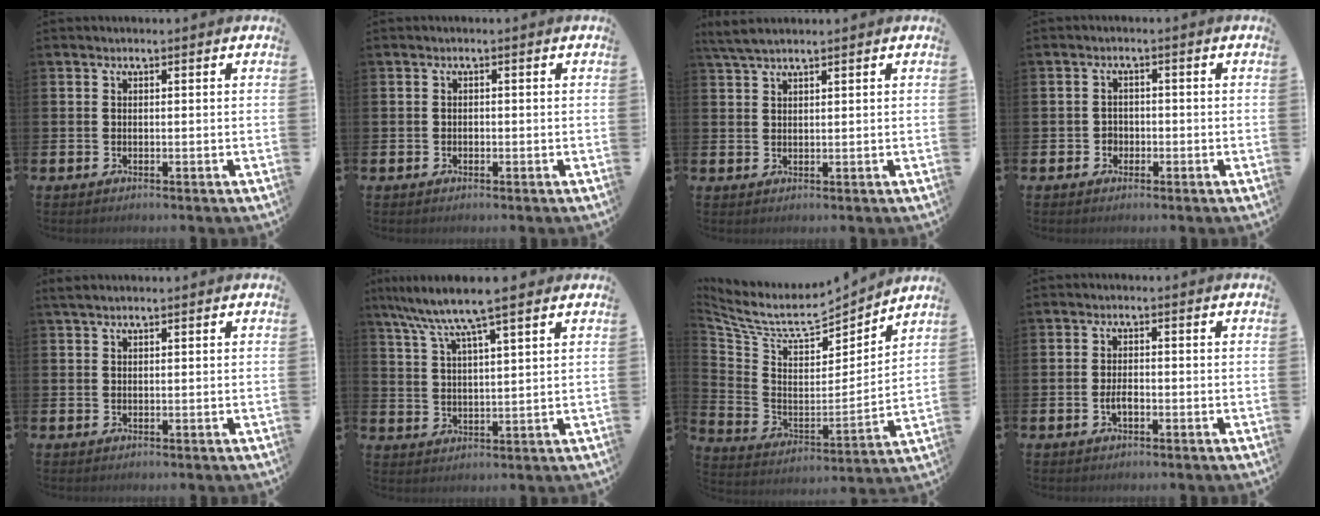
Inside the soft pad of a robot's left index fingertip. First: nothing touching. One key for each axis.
{"total": 0.5, "fx": -0.2, "fy": 0.5, "fz": 0.1, "tx": 0.000, "ty": 0.003, "tz": -0.007}
{"total": 2.9, "fx": 2.5, "fy": 0.5, "fz": 1.3, "tx": -0.036, "ty": 0.003, "tz": 0.048}
{"total": 1.7, "fx": -0.8, "fy": 1.5, "fz": 0.2, "tx": -0.005, "ty": 0.003, "tz": -0.020}
{"total": 1.3, "fx": 1.1, "fy": 0.2, "fz": 0.7, "tx": -0.011, "ty": 0.001, "tz": 0.019}
{"total": 8.1, "fx": 6.9, "fy": 0.5, "fz": 4.2, "tx": -0.105, "ty": -0.023, "tz": 0.122}
{"total": 7.9, "fx": 6.8, "fy": 2.3, "fz": 3.3, "tx": -0.102, "ty": -0.051, "tz": 0.113}
{"total": 2.0, "fx": -0.6, "fy": 1.0, "fz": 1.6, "tx": -0.029, "ty": 0.001, "tz": -0.011}